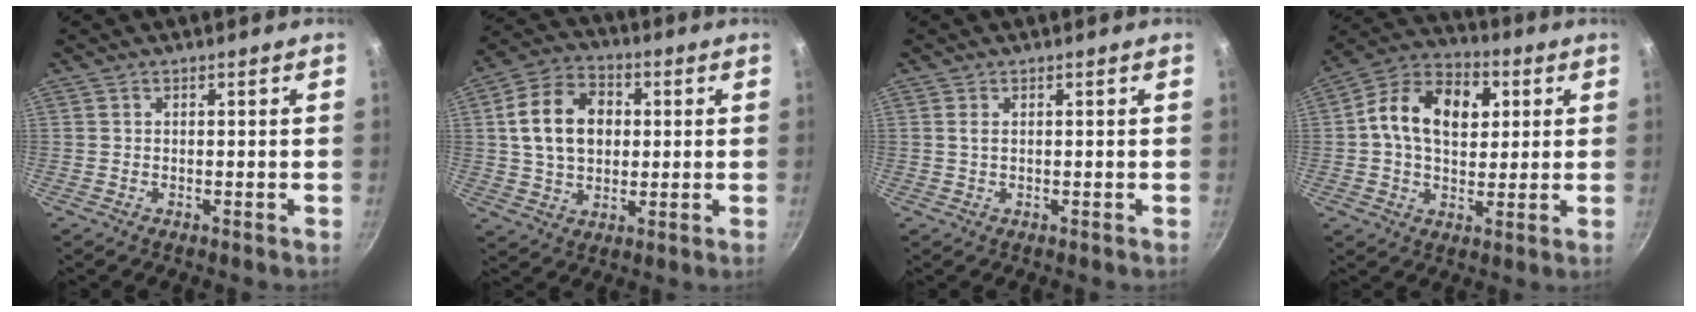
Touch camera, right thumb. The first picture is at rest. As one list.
[{"total": 14.0, "force": [2.1, 10.2, 9.3], "torque": [-0.141, 0.014, 0.029]}, {"total": 1.1, "force": [0.3, 0.5, 0.9], "torque": [-0.018, 0.000, 0.005]}, {"total": 15.5, "force": [3.1, 10.7, 10.8], "torque": [-0.150, 0.013, 0.033]}]